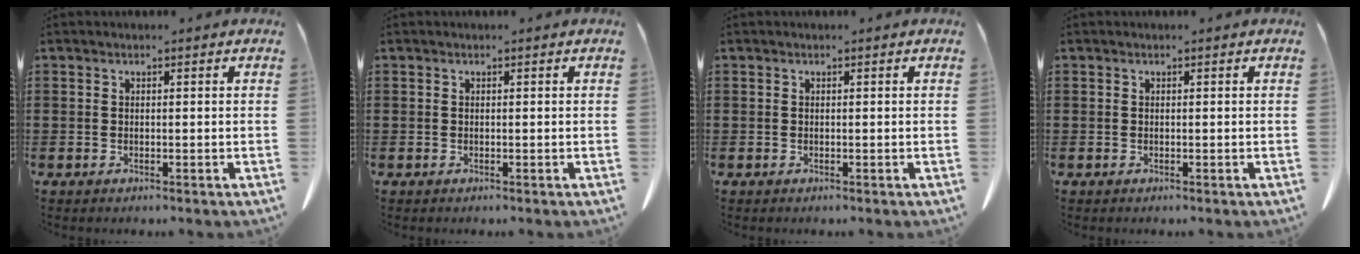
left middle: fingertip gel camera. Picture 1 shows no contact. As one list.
[{"total": 0.0}, {"total": 0.0}, {"total": 0.0}]